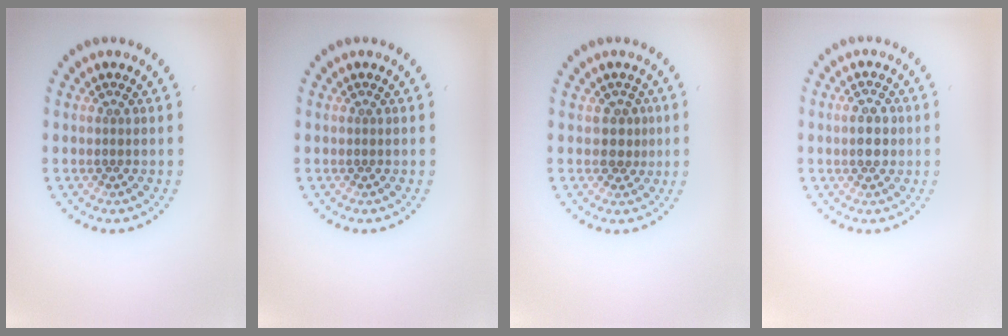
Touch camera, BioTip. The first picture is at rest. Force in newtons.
{"total": 0.0}
{"total": 1.8, "press": 1.4, "slide": 1.1}
{"total": 2.7, "press": 2.7, "slide": 0.0}